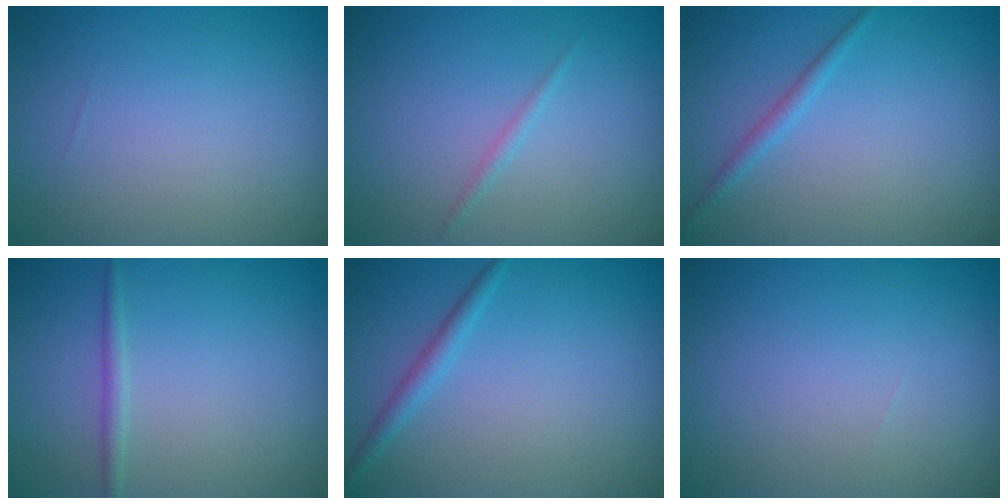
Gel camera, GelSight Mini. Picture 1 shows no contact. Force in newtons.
{"total": 0.7, "press": 0.7, "slide": 0.1}
{"total": 1.2, "press": 1.2, "slide": 0.0}
{"total": 1.1, "press": 1.1, "slide": 0.1}
{"total": 1.4, "press": 1.4, "slide": 0.1}
{"total": 0.0}